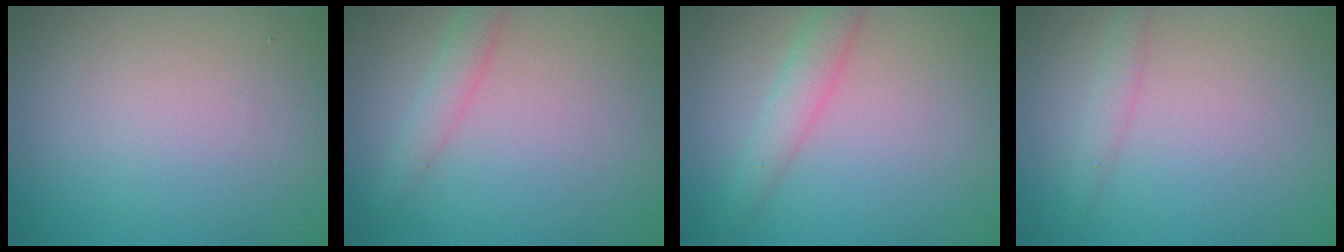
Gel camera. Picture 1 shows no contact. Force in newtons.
{"total": 1.9, "press": 1.9, "slide": 0.2}
{"total": 2.5, "press": 2.5, "slide": 0.1}
{"total": 1.2, "press": 1.2, "slide": 0.1}